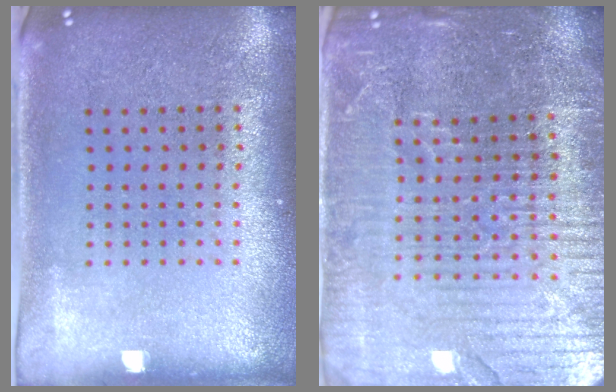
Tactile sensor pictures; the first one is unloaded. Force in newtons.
{"total": 5.4, "press": 4.9, "slide": 2.3}